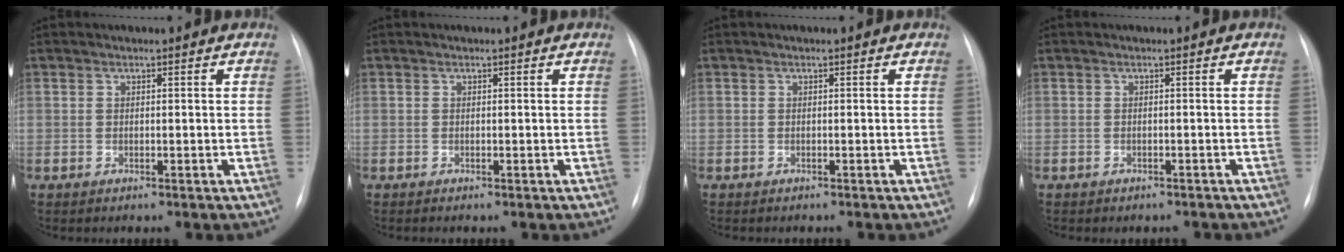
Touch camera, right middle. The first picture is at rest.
{"total": 0.0}
{"total": 1.0, "force": [-0.9, 0.3, 0.4], "torque": [-0.010, -0.002, -0.010]}
{"total": 2.4, "force": [-2.1, 1.0, 0.6], "torque": [-0.010, -0.002, -0.023]}